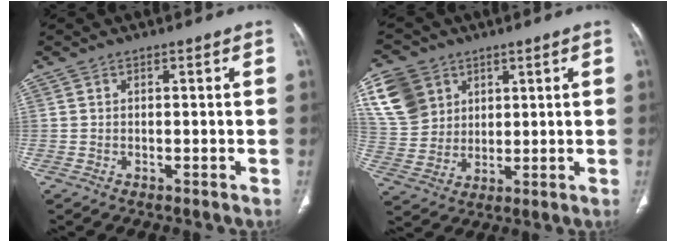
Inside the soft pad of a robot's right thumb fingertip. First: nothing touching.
{"total": 12.3, "force": [5.5, 9.9, 4.9], "torque": [-0.082, -0.006, 0.117]}